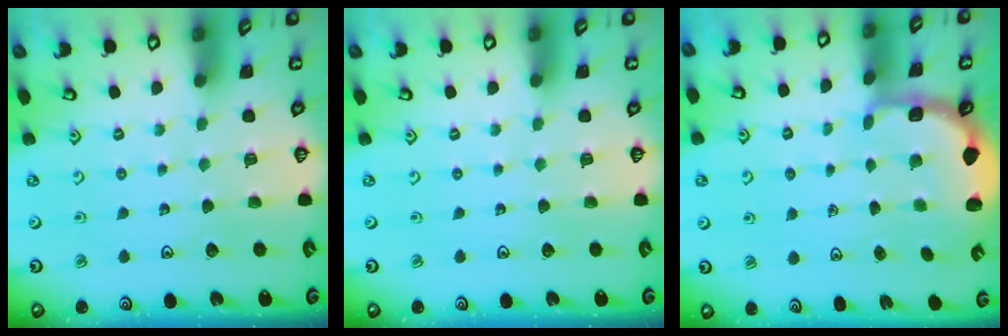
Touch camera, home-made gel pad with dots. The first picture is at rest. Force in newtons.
{"total": 0.0}
{"total": 2.8, "press": 2.3, "slide": 1.7}